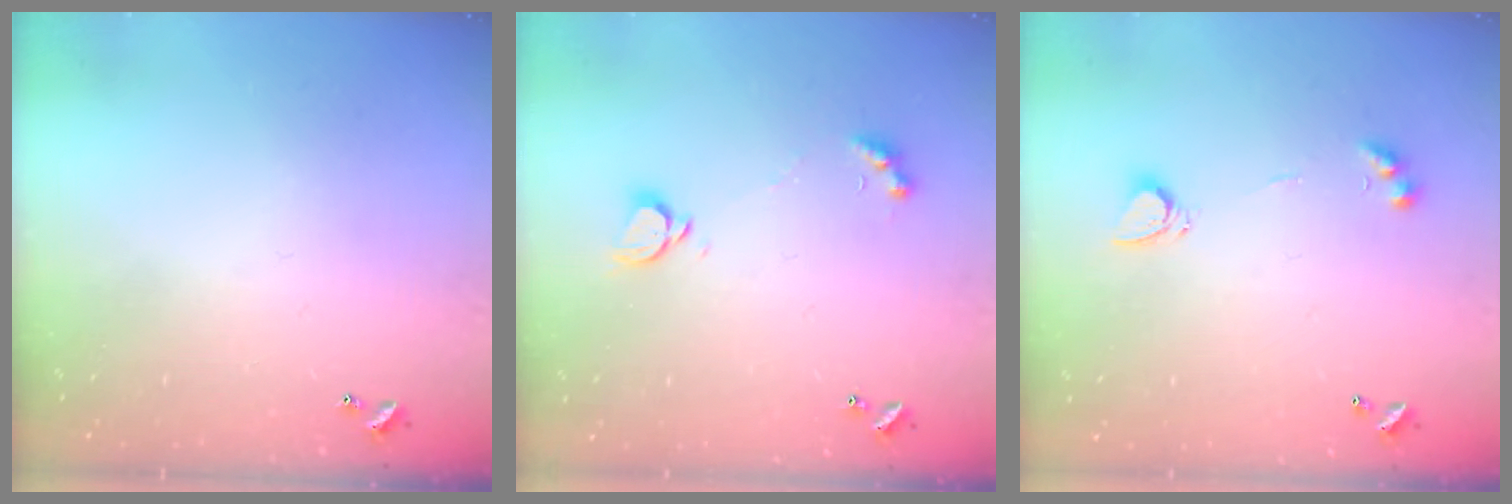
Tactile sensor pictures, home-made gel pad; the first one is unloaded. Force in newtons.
{"total": 2.1, "press": 2.1, "slide": 0.3}
{"total": 3.1, "press": 3.1, "slide": 0.6}